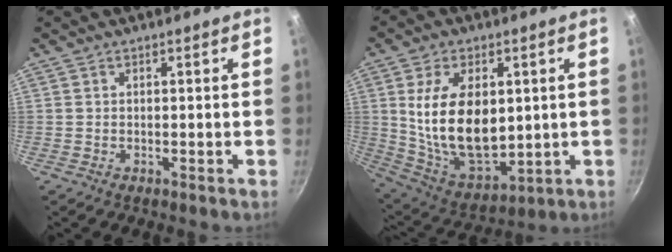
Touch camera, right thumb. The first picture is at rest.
{"total": 18.8, "force": [2.2, 11.4, 14.9], "torque": [-0.238, -0.026, 0.061]}